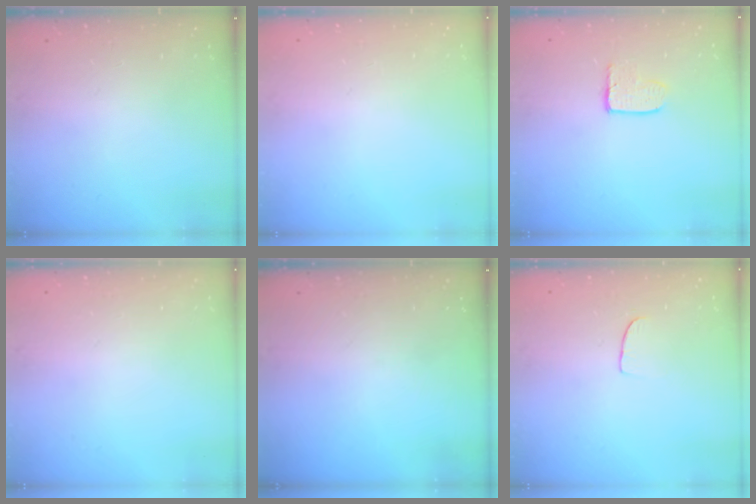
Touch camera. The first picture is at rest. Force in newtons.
{"total": 0.0}
{"total": 3.7, "press": 3.7, "slide": 0.2}
{"total": 0.0}
{"total": 0.0}
{"total": 5.4, "press": 5.3, "slide": 0.4}